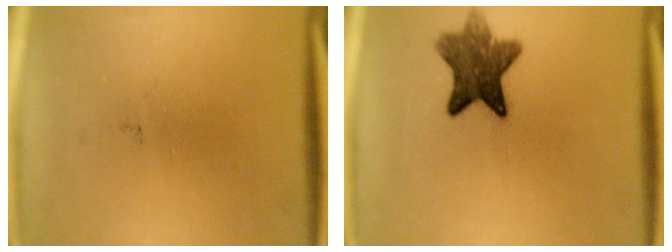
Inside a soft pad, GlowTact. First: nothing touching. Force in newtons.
{"total": 8.5}